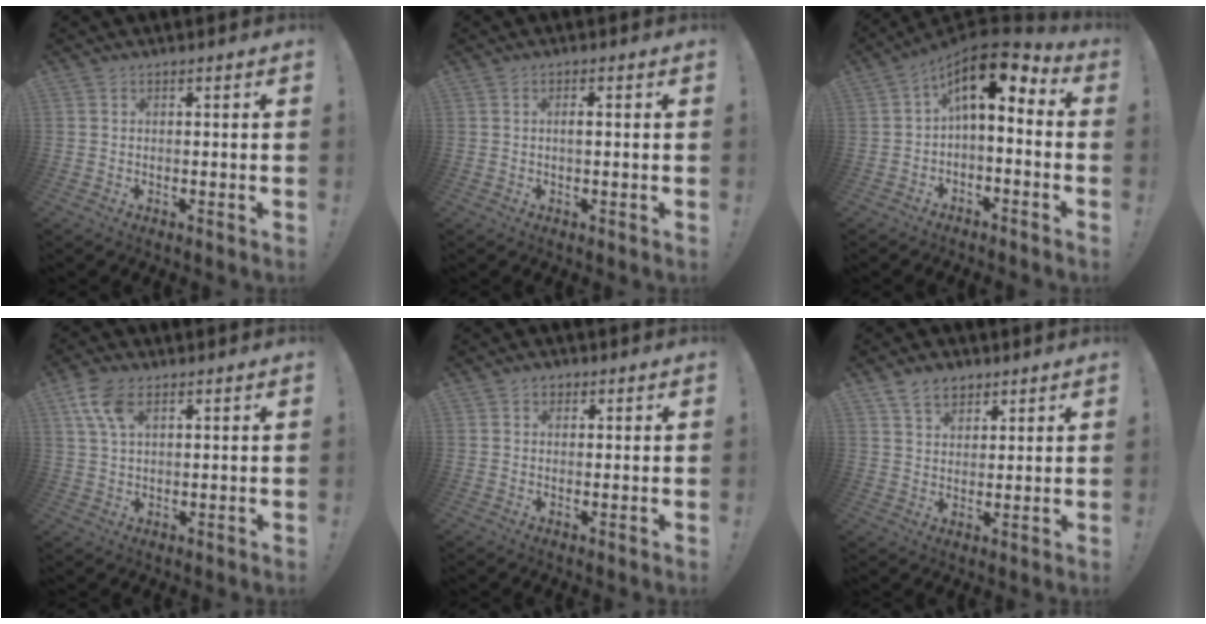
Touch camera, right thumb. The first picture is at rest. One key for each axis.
{"total": 1.5, "fx": -0.2, "fy": 0.3, "fz": 1.5, "tx": -0.024, "ty": 0.001, "tz": -0.005}
{"total": 9.8, "fx": 3.6, "fy": 3.9, "fz": 8.2, "tx": -0.135, "ty": -0.028, "tz": 0.062}
{"total": 8.5, "fx": 4.1, "fy": 4.6, "fz": 5.8, "tx": -0.105, "ty": -0.004, "tz": 0.082}
{"total": 2.1, "fx": 0.9, "fy": 1.7, "fz": 0.8, "tx": -0.007, "ty": -0.001, "tz": 0.016}
{"total": 7.6, "fx": 4.9, "fy": 4.9, "fz": 3.0, "tx": -0.052, "ty": -0.018, "tz": 0.095}